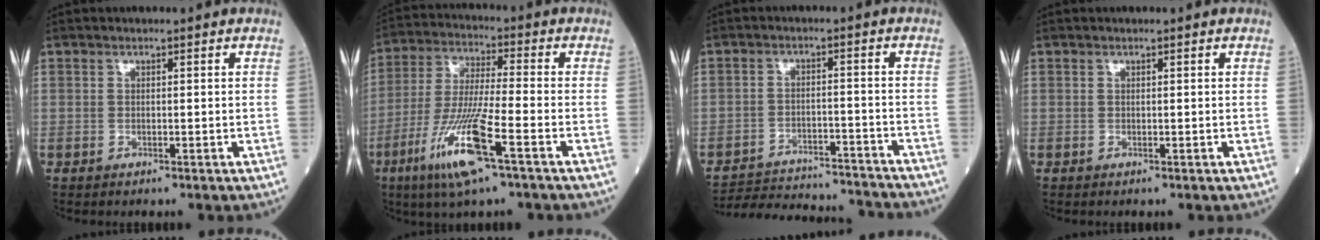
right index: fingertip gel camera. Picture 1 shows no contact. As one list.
[{"total": 12.8, "force": [-6.1, 0.5, 11.3], "torque": [-0.235, -0.022, -0.117]}, {"total": 18.0, "force": [-17.3, 1.5, 4.7], "torque": [-0.097, -0.010, -0.241]}, {"total": 0.0}]